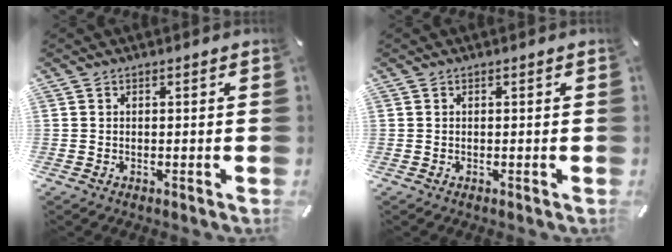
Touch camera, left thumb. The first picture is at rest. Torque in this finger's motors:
{"motor_torque": [0.03, 0.00, -0.08, 0.11, 0.00]}